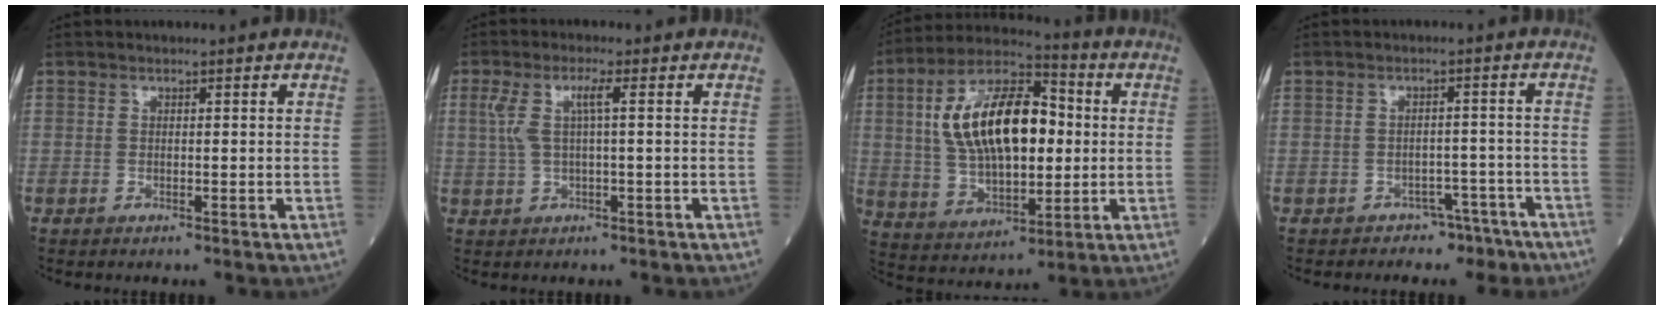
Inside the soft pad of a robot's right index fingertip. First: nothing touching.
{"total": 4.3, "force": [1.0, 0.5, 4.1], "torque": [-0.096, 0.018, 0.025]}
{"total": 17.8, "force": [2.3, 8.2, 15.6], "torque": [-0.299, 0.025, 0.042]}
{"total": 5.1, "force": [-3.8, 3.3, 0.0], "torque": [0.014, 0.024, -0.048]}